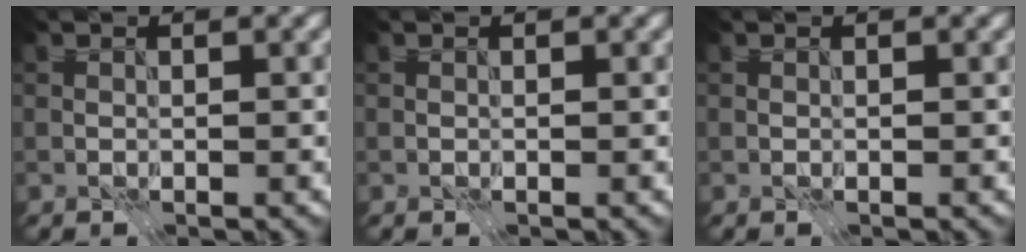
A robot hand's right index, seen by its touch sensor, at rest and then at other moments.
{"total": 0.0}
{"total": 0.0}